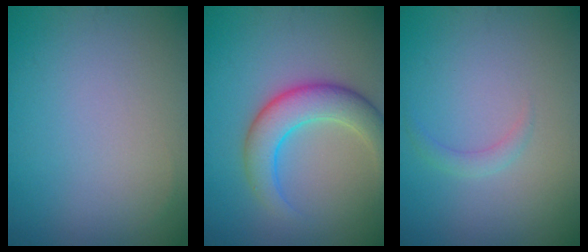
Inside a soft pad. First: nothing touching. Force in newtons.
{"total": 5.2, "press": 5.2, "slide": 0.1}
{"total": 1.1, "press": 1.1, "slide": 0.1}